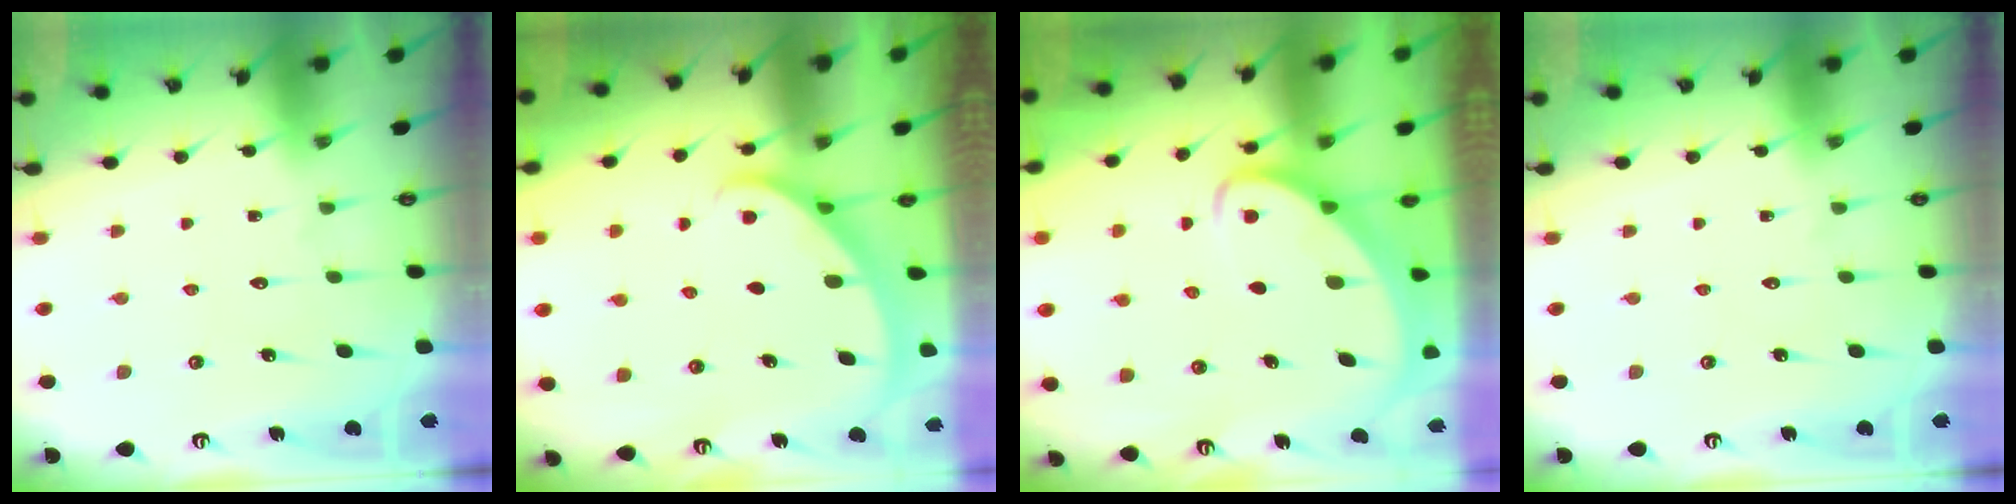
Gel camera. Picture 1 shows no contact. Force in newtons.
{"total": 1.9, "press": 1.9, "slide": 0.1}
{"total": 3.1, "press": 3.1, "slide": 0.2}
{"total": 0.0}